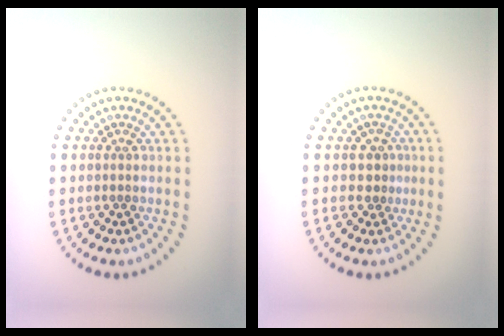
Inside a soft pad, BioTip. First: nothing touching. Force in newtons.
{"total": 1.8, "press": 1.2, "slide": 1.2}